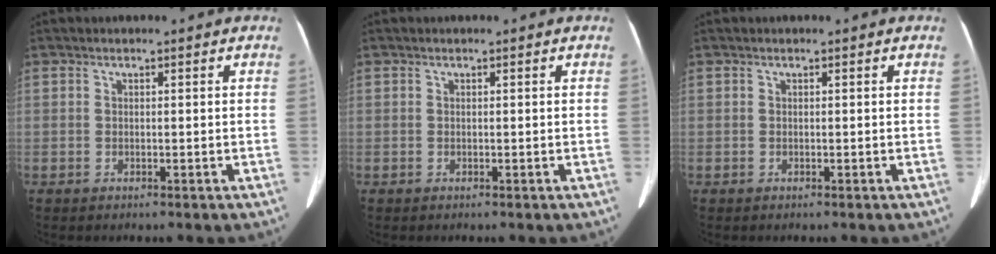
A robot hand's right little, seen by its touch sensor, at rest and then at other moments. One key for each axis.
{"total": 0.0}
{"total": 0.0}